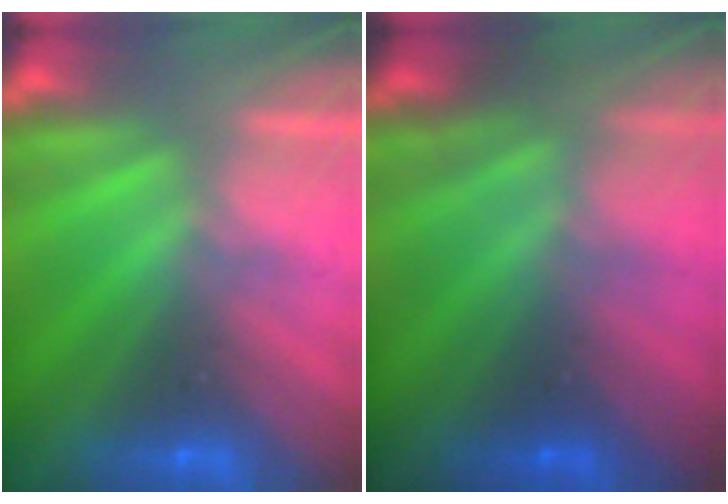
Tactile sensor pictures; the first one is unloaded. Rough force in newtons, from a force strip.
{"total": 4.7}